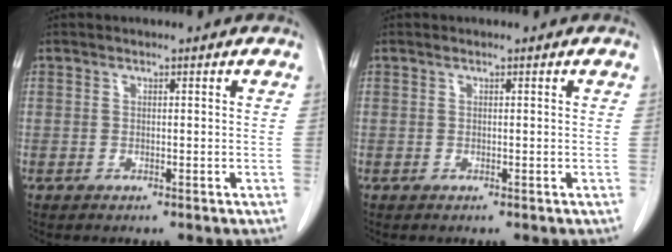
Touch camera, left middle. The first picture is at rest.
{"total": 0.0}